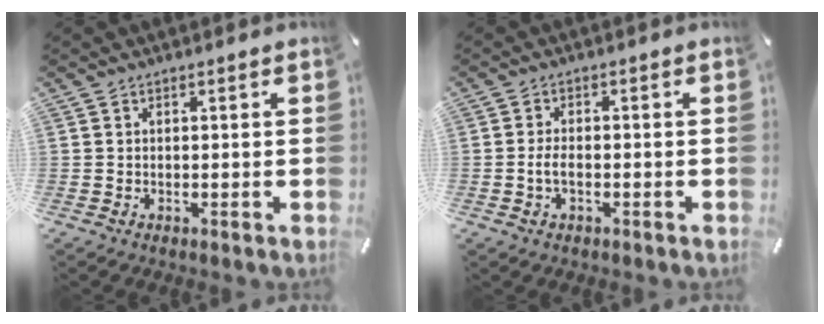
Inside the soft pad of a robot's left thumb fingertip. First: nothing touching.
{"total": 3.3, "force": [-0.9, 1.8, 2.7], "torque": [-0.054, 0.004, -0.017]}